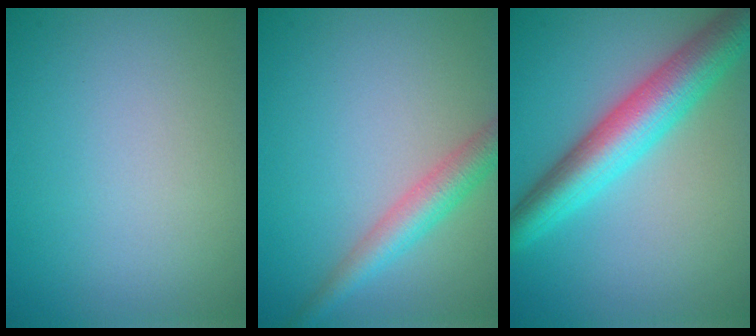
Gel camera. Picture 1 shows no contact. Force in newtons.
{"total": 3.6, "press": 3.6, "slide": 0.1}
{"total": 7.3, "press": 7.2, "slide": 0.3}